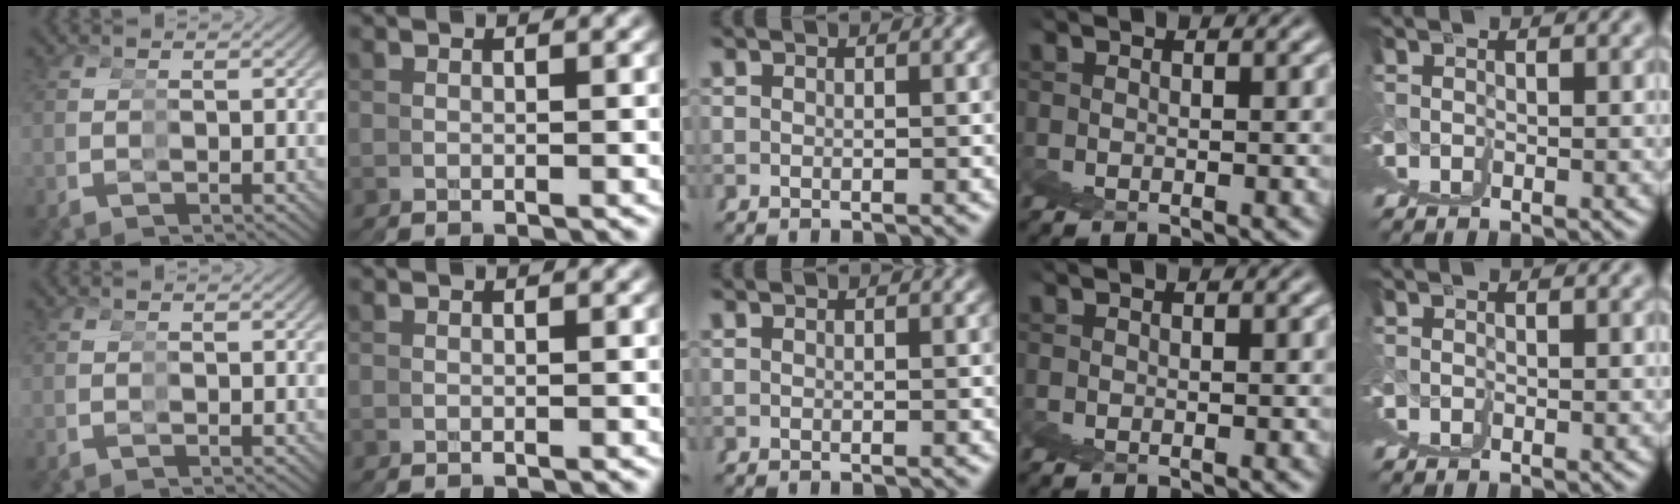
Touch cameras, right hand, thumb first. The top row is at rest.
{}